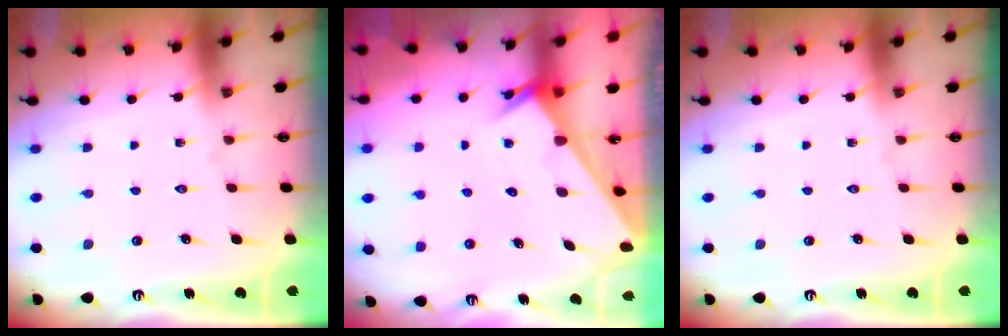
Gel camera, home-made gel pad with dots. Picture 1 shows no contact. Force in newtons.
{"total": 2.0, "press": 2.0, "slide": 0.1}
{"total": 0.0}